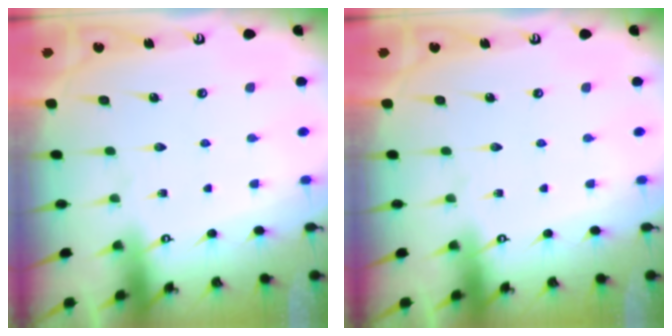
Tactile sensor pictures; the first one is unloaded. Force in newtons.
{"total": 0.0}